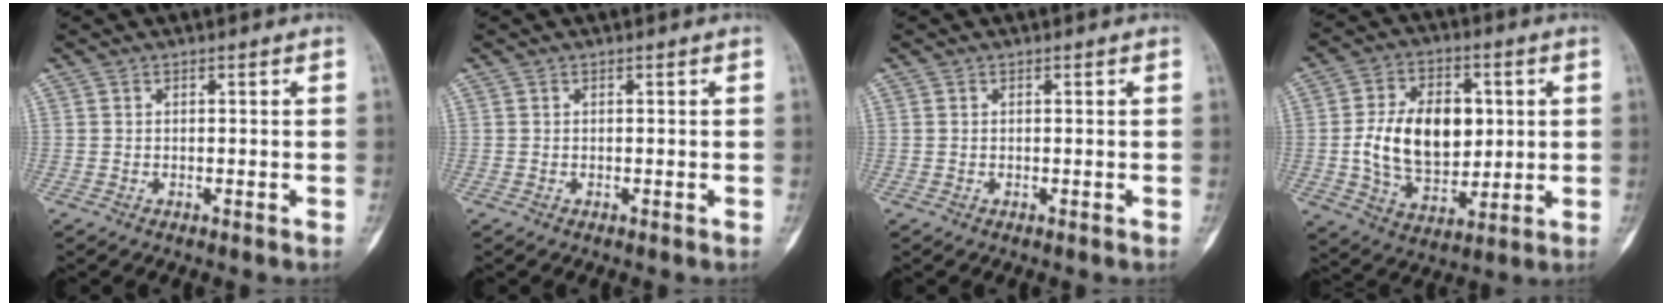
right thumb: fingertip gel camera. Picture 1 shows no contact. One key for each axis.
{"total": 0.0}
{"total": 0.0}
{"total": 16.3, "fx": 1.3, "fy": 10.7, "fz": 12.2, "tx": -0.173, "ty": -0.001, "tz": 0.030}